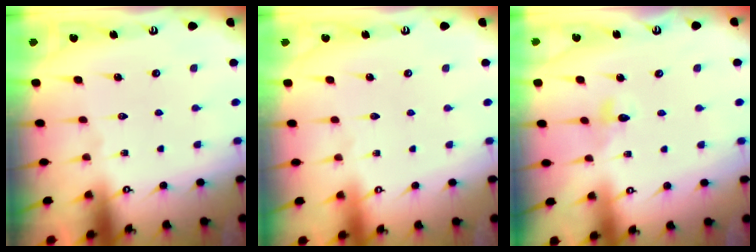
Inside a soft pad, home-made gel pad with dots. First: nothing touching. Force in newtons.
{"total": 0.0}
{"total": 3.8, "press": 3.7, "slide": 0.6}